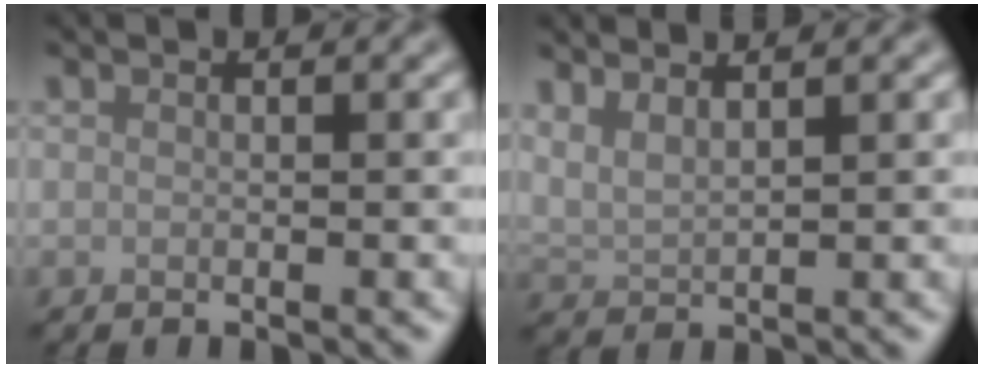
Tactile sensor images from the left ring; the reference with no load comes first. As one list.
[{"total": 2.5, "force": [1.9, 0.6, 1.5], "torque": [-0.031, 0.004, 0.038]}]